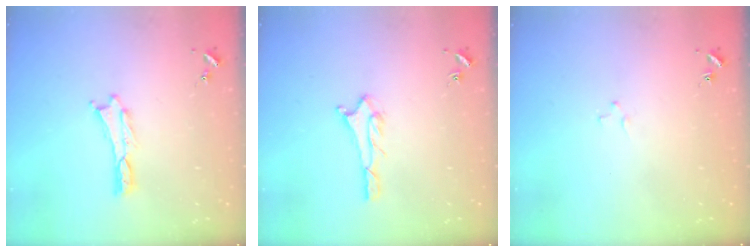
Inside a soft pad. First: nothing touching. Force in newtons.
{"total": 1.6, "press": 1.6, "slide": 0.1}
{"total": 1.2, "press": 1.2, "slide": 0.2}